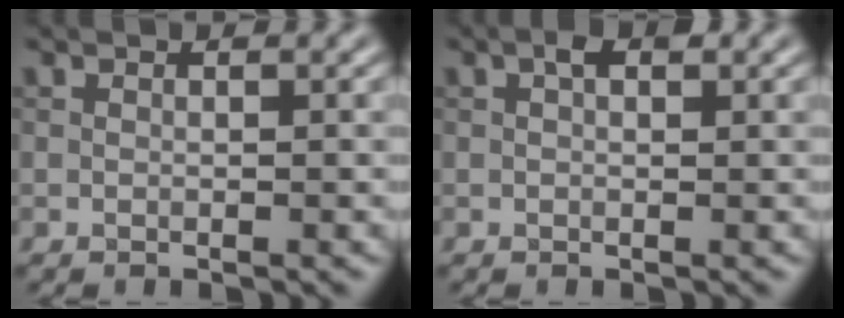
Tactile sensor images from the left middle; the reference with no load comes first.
{"total": 1.6, "force": [0.6, 0.8, 1.3], "torque": [-0.018, 0.004, 0.007]}